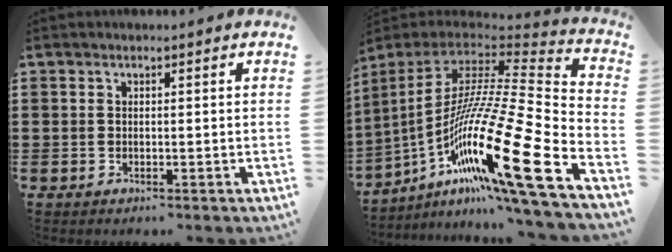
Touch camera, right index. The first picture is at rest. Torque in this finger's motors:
{"motor_torque": [1.27, -0.22, 1.05, 0.21]}